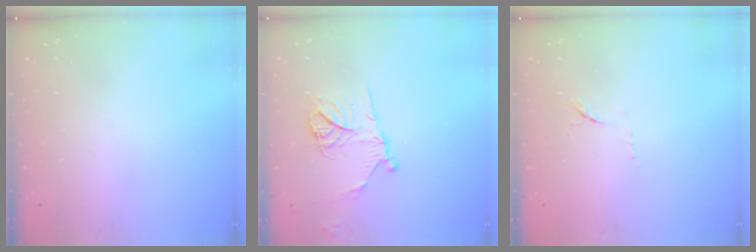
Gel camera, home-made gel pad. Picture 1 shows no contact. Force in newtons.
{"total": 13.6, "press": 13.5, "slide": 1.3}
{"total": 8.0, "press": 7.9, "slide": 0.9}